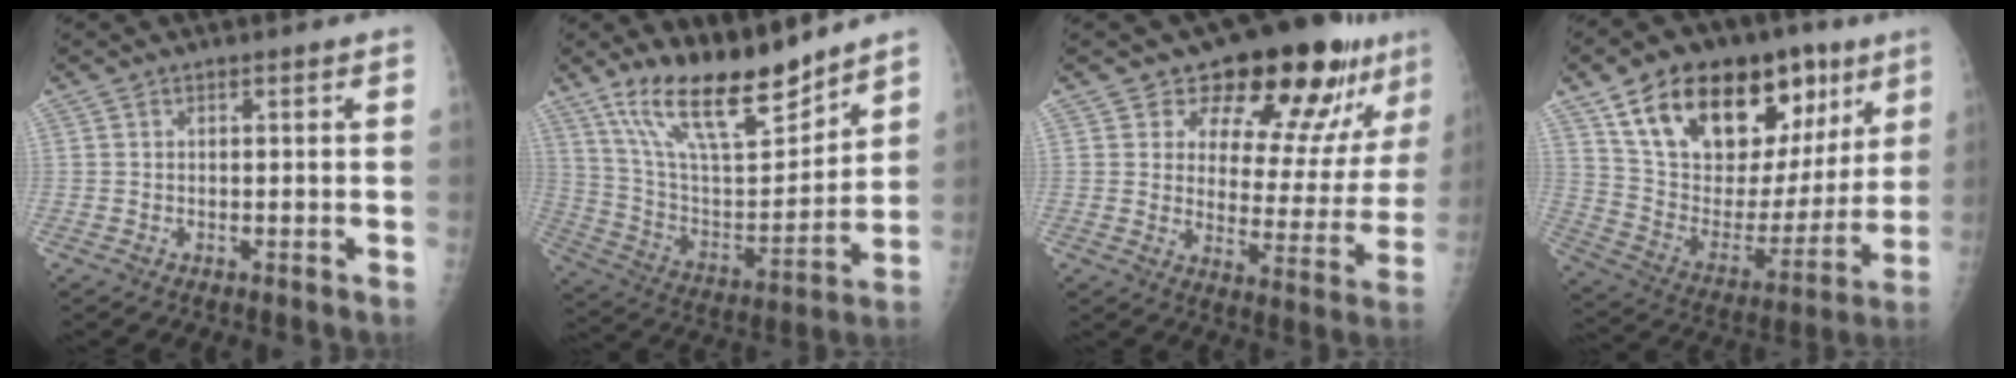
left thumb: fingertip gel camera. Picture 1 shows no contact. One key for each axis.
{"total": 18.8, "fx": 14.7, "fy": 5.4, "fz": 10.4, "tx": -0.144, "ty": -0.087, "tz": 0.270}
{"total": 18.6, "fx": 12.7, "fy": 8.2, "fz": 10.9, "tx": -0.095, "ty": -0.077, "tz": 0.165}
{"total": 28.8, "fx": 14.9, "fy": 15.4, "fz": 19.2, "tx": -0.260, "ty": -0.006, "tz": 0.251}